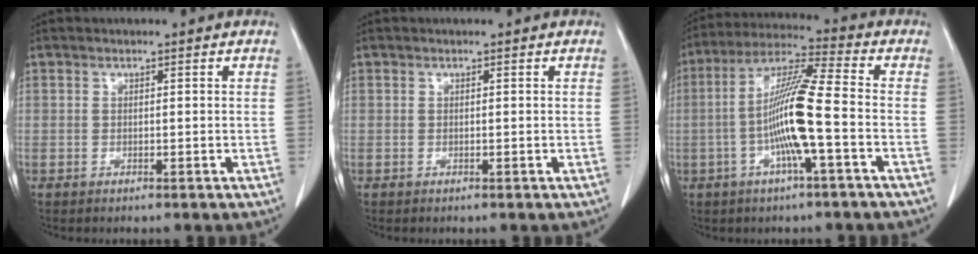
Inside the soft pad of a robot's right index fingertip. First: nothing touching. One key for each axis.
{"total": 0.0}
{"total": 11.6, "fx": -2.4, "fy": 0.0, "fz": 11.3, "tx": -0.218, "ty": 0.010, "tz": -0.050}